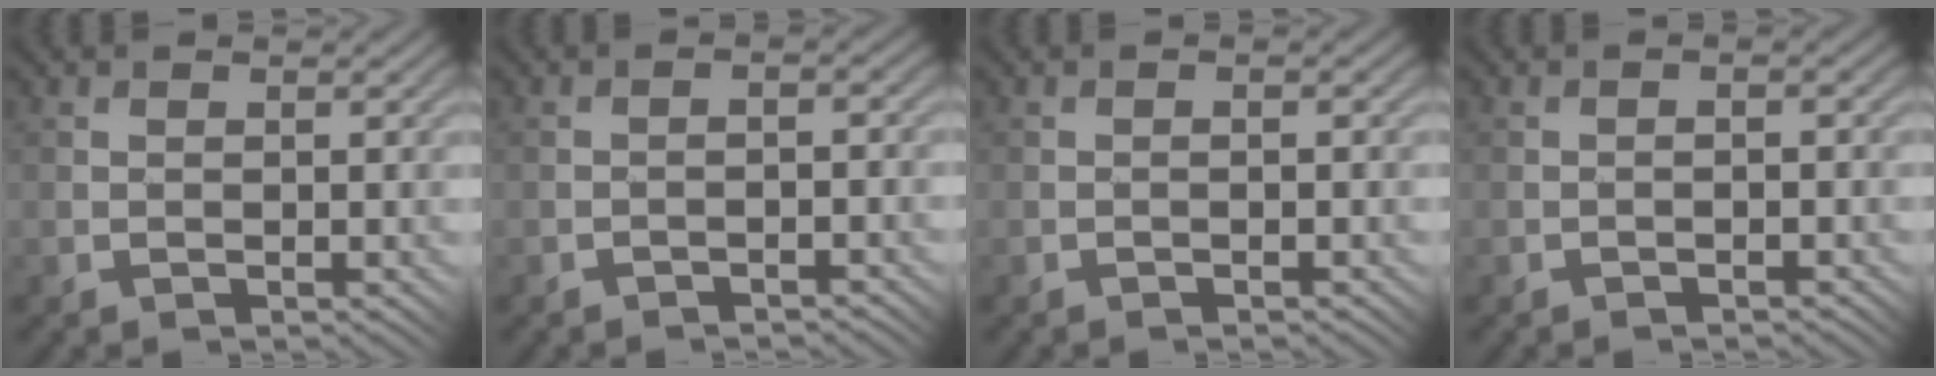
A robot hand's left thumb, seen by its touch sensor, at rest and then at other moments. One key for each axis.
{"total": 1.2, "fx": -1.1, "fy": -0.1, "fz": 0.5, "tx": -0.010, "ty": 0.012, "tz": -0.026}
{"total": 1.0, "fx": -0.5, "fy": -0.1, "fz": 0.8, "tx": -0.012, "ty": 0.010, "tz": -0.010}
{"total": 0.9, "fx": -0.7, "fy": -0.1, "fz": 0.6, "tx": -0.011, "ty": 0.009, "tz": -0.015}